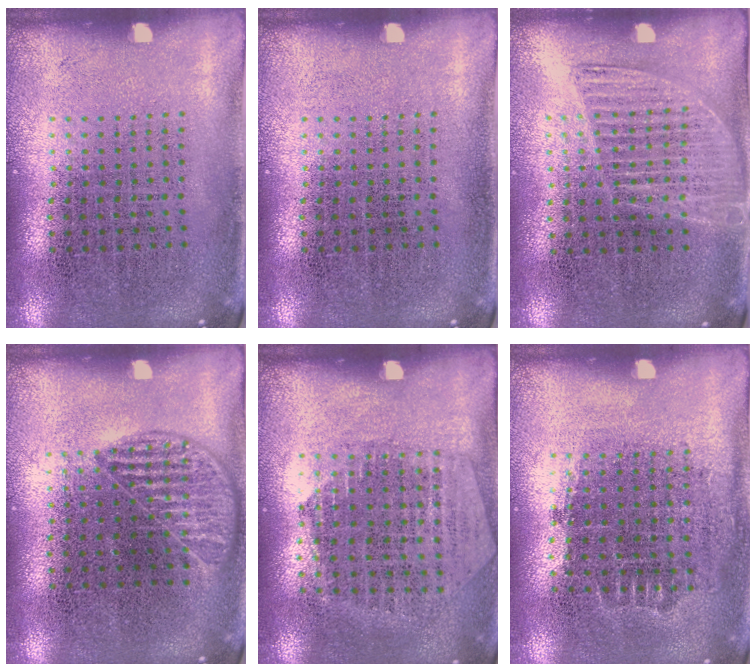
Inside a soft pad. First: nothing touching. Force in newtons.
{"total": 0.0}
{"total": 1.4, "press": 1.3, "slide": 0.5}
{"total": 1.0, "press": 0.9, "slide": 0.4}
{"total": 1.3, "press": 1.2, "slide": 0.6}
{"total": 0.7, "press": 0.6, "slide": 0.3}